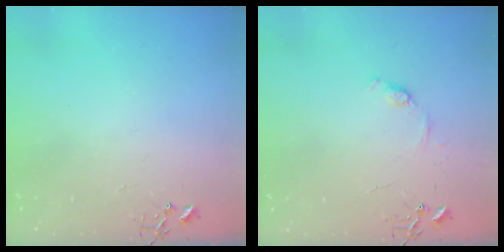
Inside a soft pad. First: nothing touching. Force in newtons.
{"total": 7.3, "press": 7.3, "slide": 0.7}